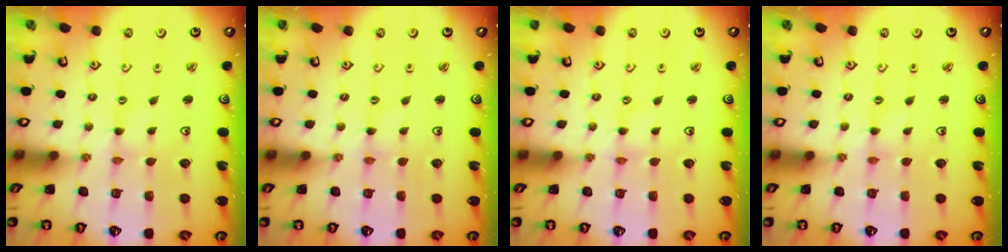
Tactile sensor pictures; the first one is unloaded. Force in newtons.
{"total": 0.9, "press": 0.9, "slide": 0.1}
{"total": 0.0}
{"total": 0.0}